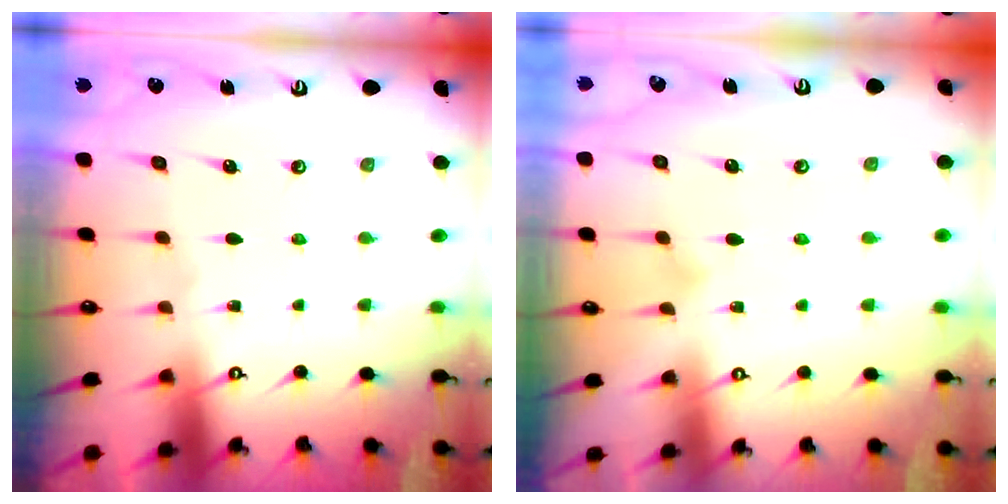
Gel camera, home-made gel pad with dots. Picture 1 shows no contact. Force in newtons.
{"total": 3.7, "press": 3.7, "slide": 0.3}